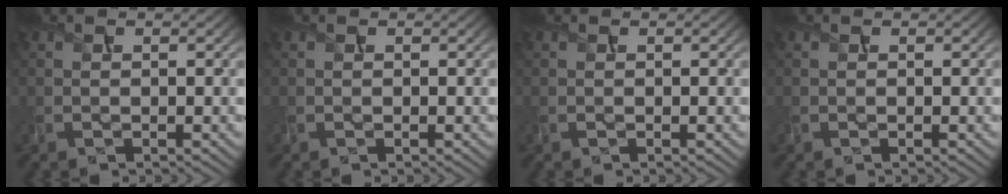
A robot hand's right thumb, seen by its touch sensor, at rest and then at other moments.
{"total": 0.0}
{"total": 0.0}
{"total": 0.0}